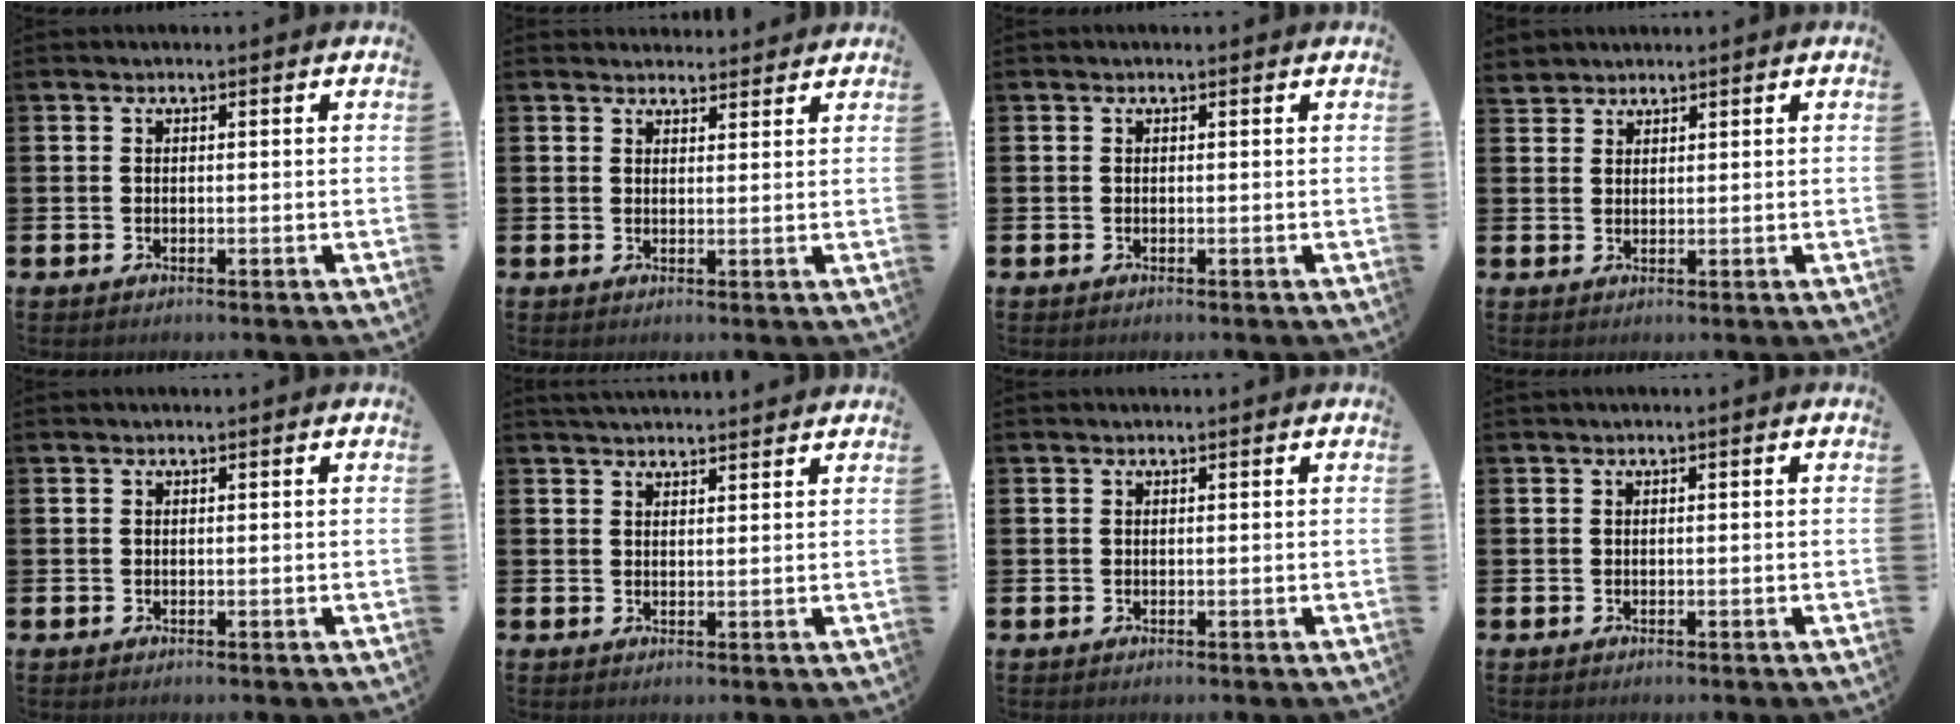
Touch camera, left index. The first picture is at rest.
{"total": 2.4, "force": [2.3, 0.6, -0.3], "torque": [0.009, -0.013, 0.041]}
{"total": 0.0}
{"total": 2.3, "force": [2.1, 0.6, -0.5], "torque": [0.012, -0.008, 0.040]}
{"total": 0.0}
{"total": 2.7, "force": [2.7, 0.2, 0.2], "torque": [-0.007, -0.012, 0.050]}
{"total": 0.0}
{"total": 0.0}